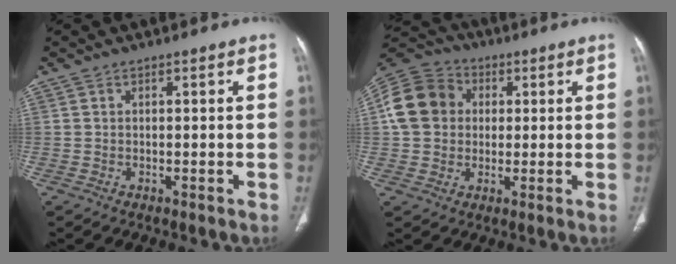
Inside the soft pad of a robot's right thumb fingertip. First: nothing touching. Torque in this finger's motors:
{"motor_torque": [0.76, 1.37, 0.05, -0.43, 0.00]}